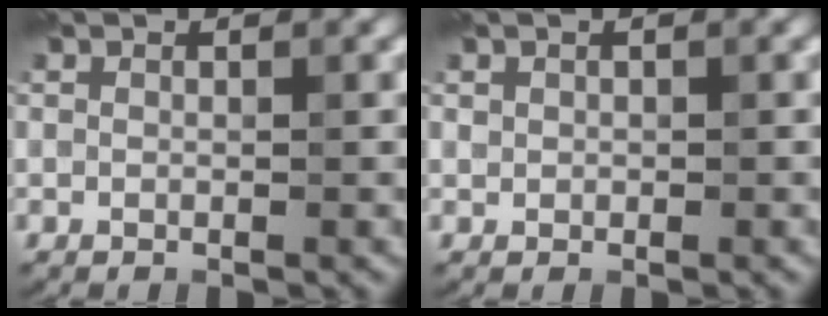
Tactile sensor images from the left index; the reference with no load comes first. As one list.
[{"total": 0.5, "force": [0.2, 0.5, -0.1], "torque": [0.007, 0.005, 0.000]}]